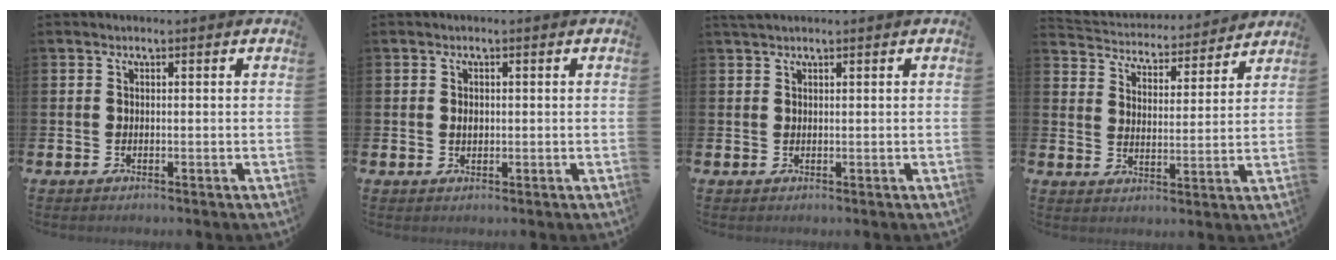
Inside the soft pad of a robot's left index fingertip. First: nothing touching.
{"total": 1.0, "force": [0.2, 0.7, 0.8], "torque": [0.000, -0.002, -0.001]}
{"total": 1.2, "force": [1.1, 0.1, 0.4], "torque": [-0.004, 0.000, 0.020]}
{"total": 4.1, "force": [4.0, 1.0, -0.1], "torque": [-0.030, -0.038, 0.065]}